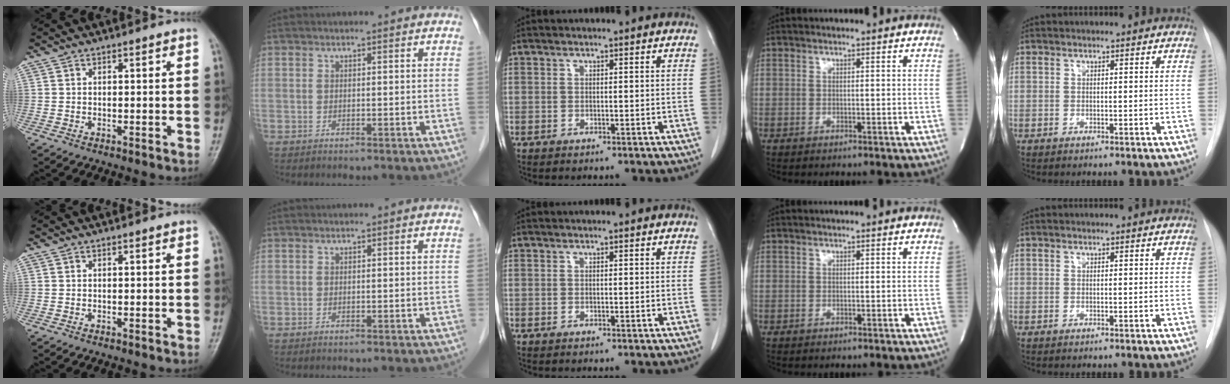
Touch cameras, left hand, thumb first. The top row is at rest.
{}